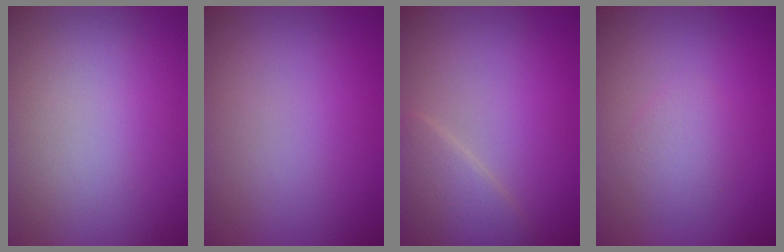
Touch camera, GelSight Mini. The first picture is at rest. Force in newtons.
{"total": 0.0}
{"total": 2.8, "press": 2.8, "slide": 0.3}
{"total": 1.7, "press": 1.7, "slide": 0.0}